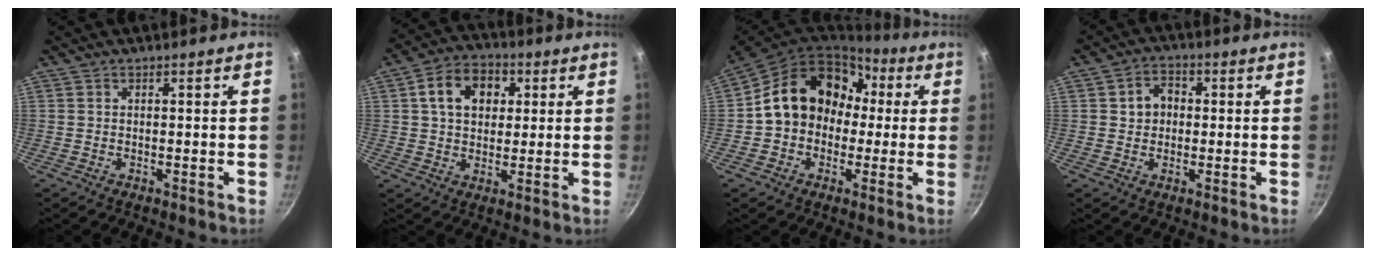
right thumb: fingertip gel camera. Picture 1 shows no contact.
{"total": 10.4, "force": [2.9, 7.7, 6.4], "torque": [-0.082, 0.009, 0.035]}
{"total": 17.3, "force": [1.5, 14.1, 9.9], "torque": [-0.128, 0.058, 0.018]}
{"total": 5.1, "force": [0.5, 4.3, 2.8], "torque": [-0.016, 0.009, 0.002]}